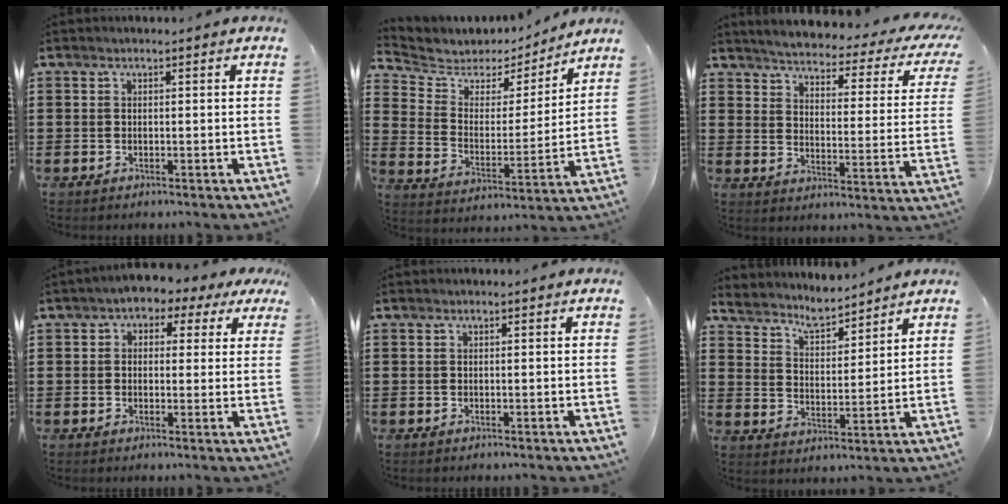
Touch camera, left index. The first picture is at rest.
{"total": 5.1, "force": [4.2, 2.7, 0.5], "torque": [-0.044, -0.027, 0.070]}
{"total": 3.4, "force": [3.0, -0.1, 1.5], "torque": [-0.048, -0.026, 0.042]}
{"total": 2.3, "force": [0.3, 2.1, 1.1], "torque": [-0.031, 0.007, -0.003]}
{"total": 0.0}
{"total": 4.8, "force": [4.8, 0.5, 0.5], "torque": [-0.034, -0.026, 0.082]}